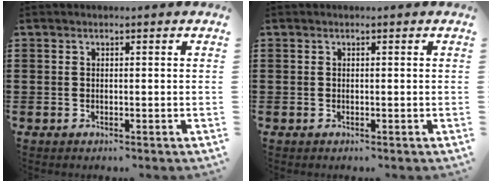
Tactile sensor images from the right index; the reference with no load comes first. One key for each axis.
{"total": 0.0}